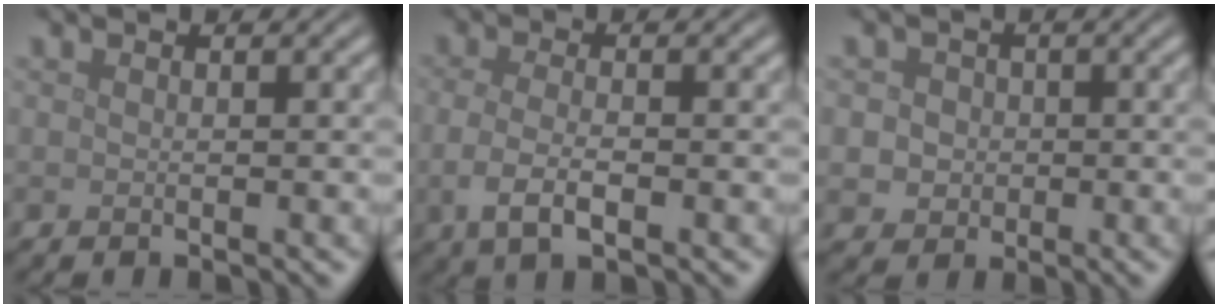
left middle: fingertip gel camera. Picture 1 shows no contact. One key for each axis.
{"total": 3.4, "fx": -0.9, "fy": 1.4, "fz": 3.0, "tx": -0.066, "ty": -0.008, "tz": -0.021}
{"total": 3.8, "fx": 0.3, "fy": 3.5, "fz": 1.5, "tx": -0.009, "ty": 0.020, "tz": -0.008}